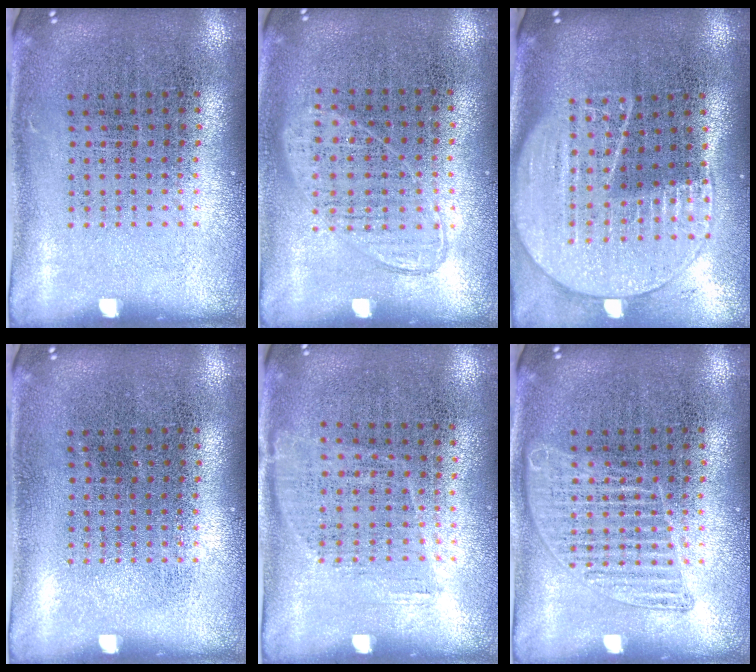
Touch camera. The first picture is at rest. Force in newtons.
{"total": 0.9, "press": 0.9, "slide": 0.4}
{"total": 2.0, "press": 1.8, "slide": 0.8}
{"total": 0.0}
{"total": 1.1, "press": 0.9, "slide": 0.7}
{"total": 1.7, "press": 1.7, "slide": 0.3}